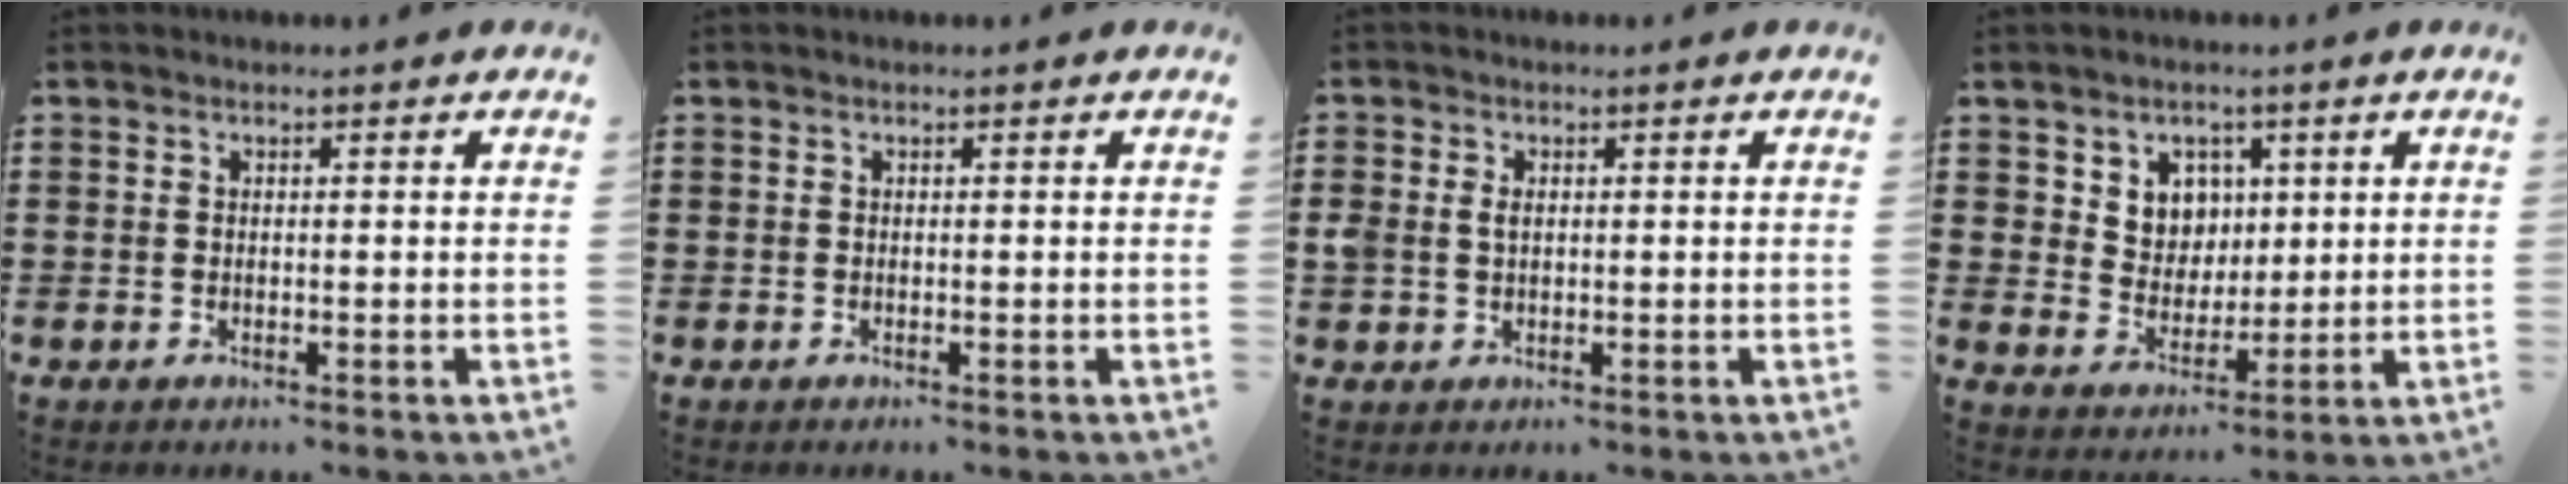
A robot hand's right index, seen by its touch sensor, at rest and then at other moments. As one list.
[{"total": 0.0}, {"total": 2.0, "force": [0.3, 1.4, 1.3], "torque": [-0.028, 0.009, 0.003]}, {"total": 5.5, "force": [2.6, 4.8, 1.1], "torque": [-0.041, 0.006, 0.045]}]